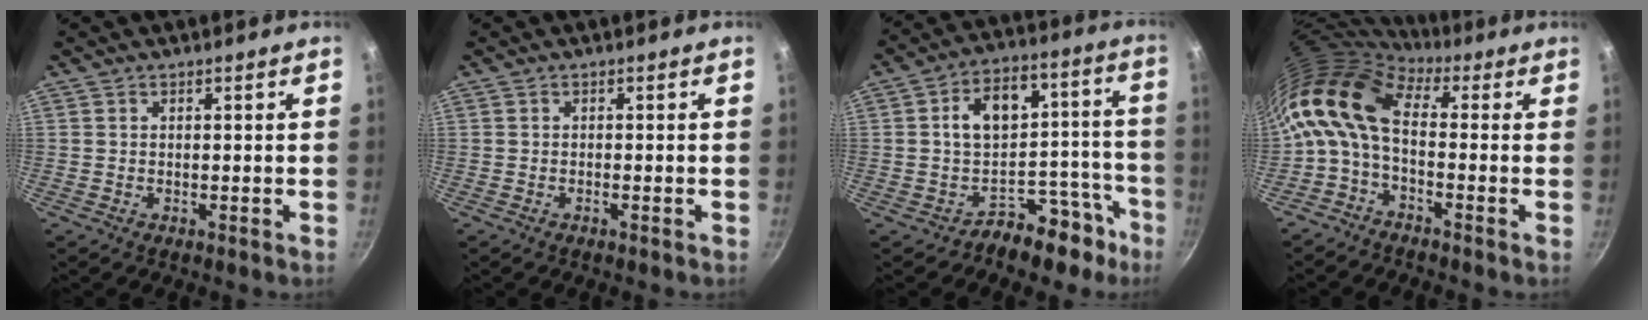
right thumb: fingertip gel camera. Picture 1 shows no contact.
{"total": 0.6, "force": [-0.4, 0.0, 0.4], "torque": [-0.016, 0.006, -0.008]}
{"total": 14.2, "force": [-6.8, 10.5, 6.6], "torque": [-0.003, 0.101, -0.097]}
{"total": 11.3, "force": [0.5, 6.3, 9.4], "torque": [-0.182, 0.024, -0.008]}